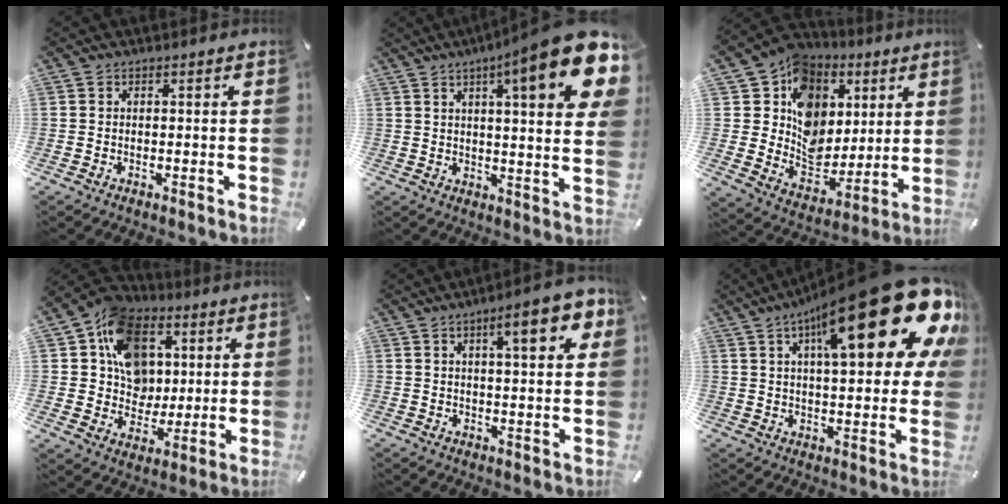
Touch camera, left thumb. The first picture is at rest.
{"total": 19.3, "force": [9.4, 3.5, 16.5], "torque": [-0.249, -0.047, 0.136]}
{"total": 13.7, "force": [4.1, 12.3, 4.3], "torque": [-0.073, -0.040, 0.081]}
{"total": 14.6, "force": [3.9, 12.5, 6.2], "torque": [-0.107, -0.011, 0.080]}
{"total": 10.9, "force": [5.0, 2.8, 9.3], "torque": [-0.128, -0.015, 0.074]}
{"total": 31.6, "force": [15.1, 10.4, 25.7], "torque": [-0.376, -0.092, 0.242]}